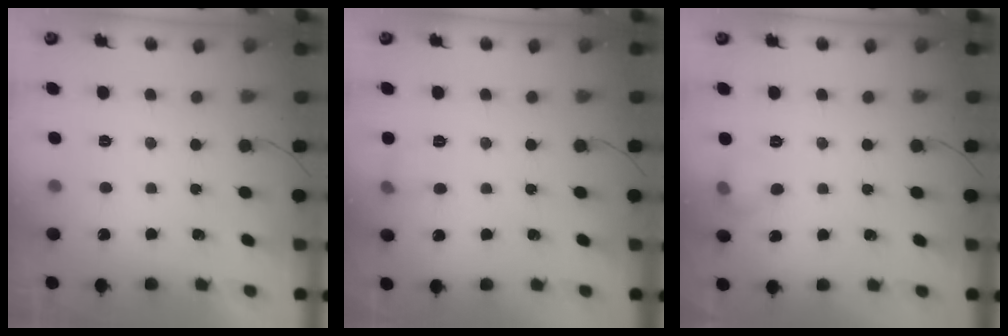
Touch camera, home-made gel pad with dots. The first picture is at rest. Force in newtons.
{"total": 4.5, "press": 4.3, "slide": 1.4}
{"total": 8.3, "press": 6.2, "slide": 5.5}